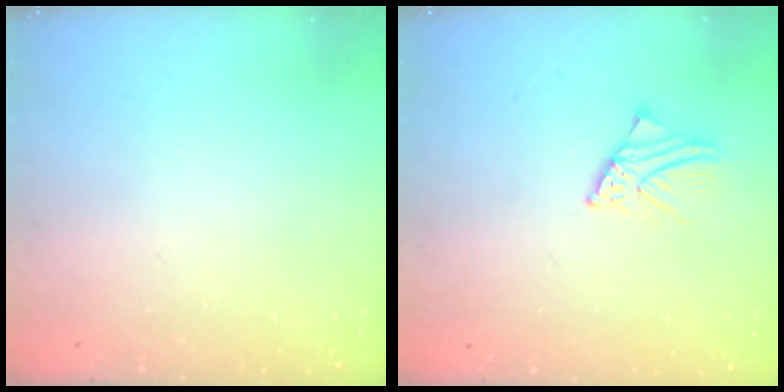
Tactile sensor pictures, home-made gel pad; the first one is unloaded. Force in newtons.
{"total": 2.3, "press": 2.3, "slide": 0.3}